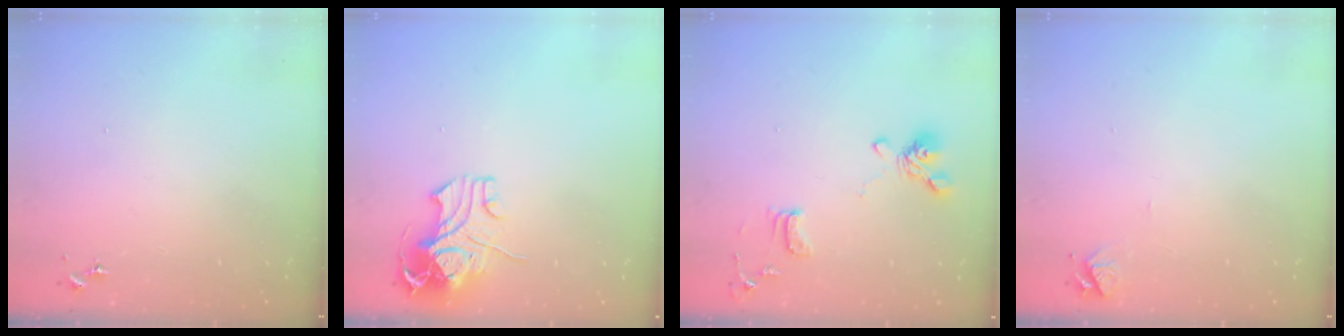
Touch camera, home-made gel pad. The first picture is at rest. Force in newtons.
{"total": 10.7, "press": 10.6, "slide": 1.8}
{"total": 12.3, "press": 12.2, "slide": 1.8}
{"total": 4.9, "press": 4.9, "slide": 0.5}